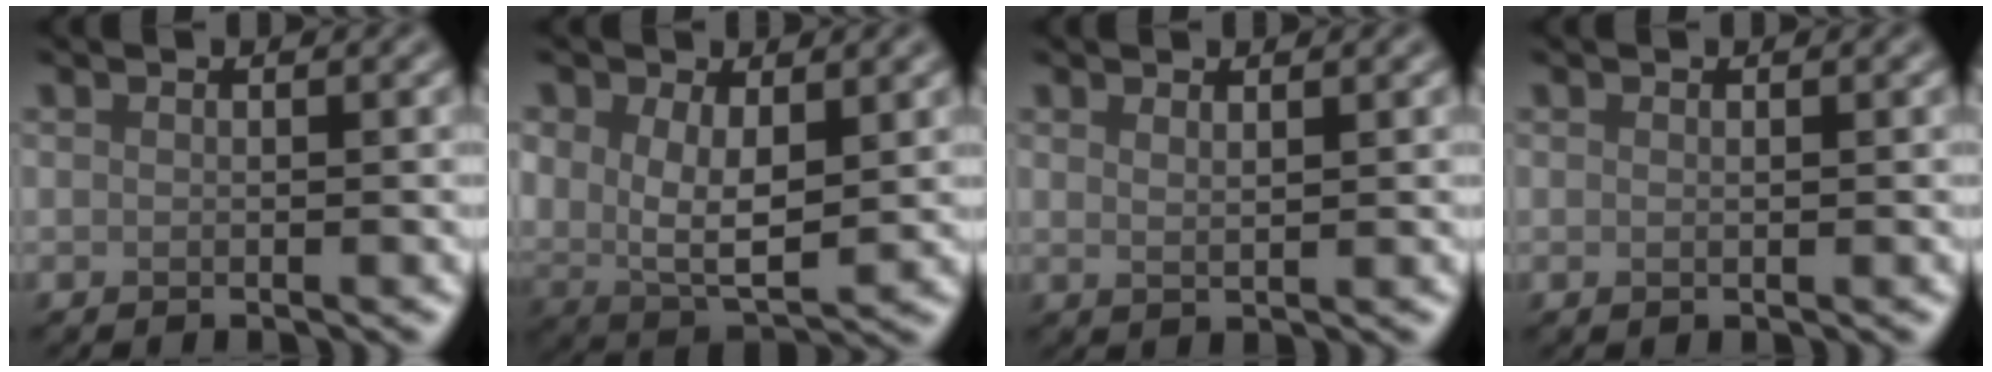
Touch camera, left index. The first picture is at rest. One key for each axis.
{"total": 6.0, "fx": 1.4, "fy": 3.8, "fz": 4.5, "tx": -0.095, "ty": -0.011, "tz": 0.030}
{"total": 1.1, "fx": 0.8, "fy": 0.3, "fz": 0.7, "tx": -0.010, "ty": -0.001, "tz": 0.014}
{"total": 0.0}